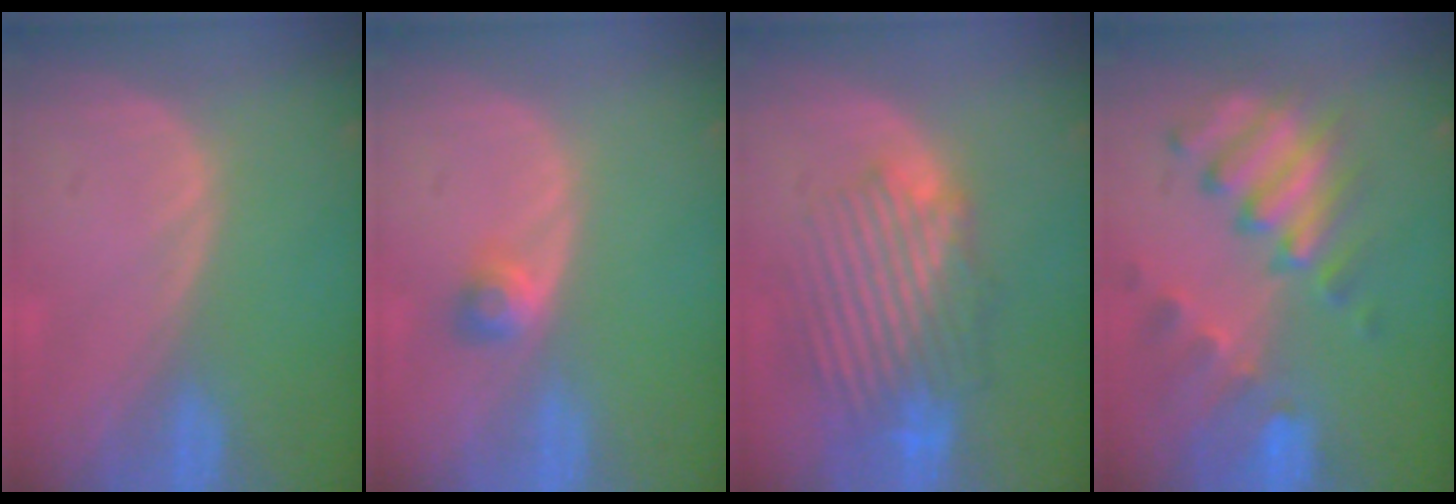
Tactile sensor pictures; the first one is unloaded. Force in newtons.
{"total": 2.6, "press": 2.3, "slide": 1.2}
{"total": 9.9, "press": 9.1, "slide": 3.9}
{"total": 10.1, "press": 8.9, "slide": 4.8}